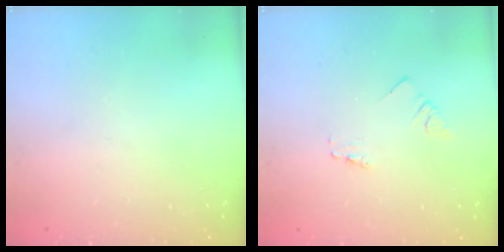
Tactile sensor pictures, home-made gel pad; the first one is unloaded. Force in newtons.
{"total": 0.0}